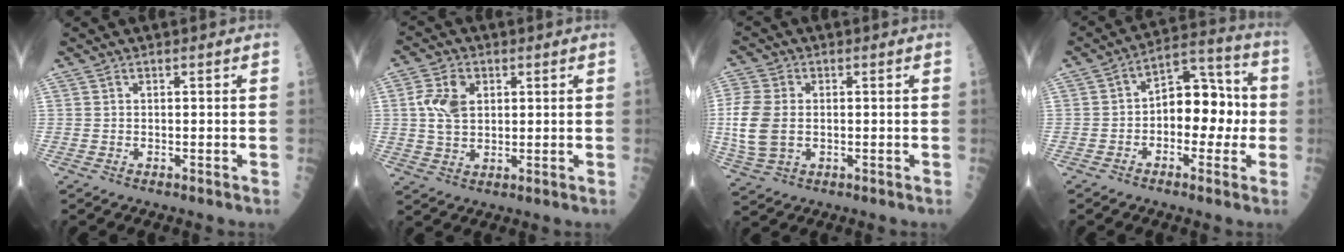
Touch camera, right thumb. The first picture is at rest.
{"total": 7.2, "force": [1.6, 4.9, 5.0], "torque": [-0.090, 0.001, 0.033]}
{"total": 9.6, "force": [-0.3, 6.3, 7.3], "torque": [-0.172, 0.003, -0.006]}
{"total": 12.3, "force": [-1.0, 7.7, 9.5], "torque": [-0.091, 0.044, -0.023]}